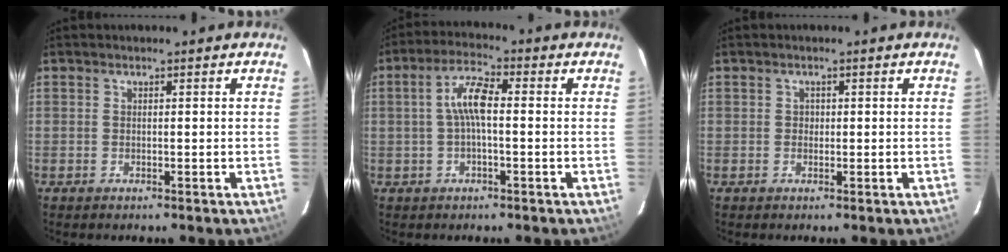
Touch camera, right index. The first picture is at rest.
{"total": 6.0, "force": [0.0, 1.8, 5.7], "torque": [-0.116, 0.017, -0.001]}
{"total": 1.0, "force": [-0.1, 1.0, 0.1], "torque": [0.003, 0.002, -0.001]}